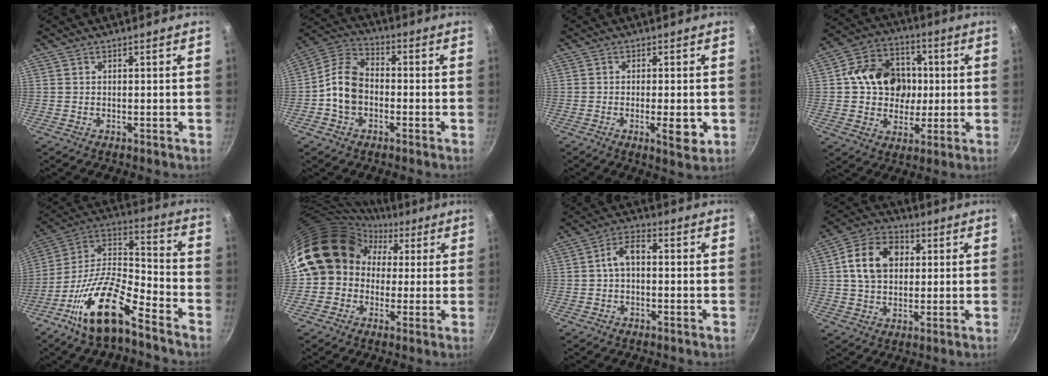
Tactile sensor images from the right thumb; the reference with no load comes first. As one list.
[{"total": 9.9, "force": [-2.0, 7.2, 6.6], "torque": [-0.110, 0.032, -0.056]}, {"total": 5.4, "force": [-1.4, 1.7, 5.0], "torque": [-0.077, -0.002, -0.021]}, {"total": 15.7, "force": [1.5, 13.3, 8.3], "torque": [-0.104, 0.020, 0.021]}, {"total": 19.6, "force": [-11.5, 7.2, 14.1], "torque": [-0.245, 0.084, -0.230]}, {"total": 15.6, "force": [1.5, 13.7, 7.2], "torque": [-0.083, 0.055, 0.009]}, {"total": 5.3, "force": [-0.3, 3.2, 4.2], "torque": [-0.072, 0.025, -0.011]}, {"total": 12.5, "force": [2.6, 9.2, 7.9], "torque": [-0.120, 0.014, 0.033]}]